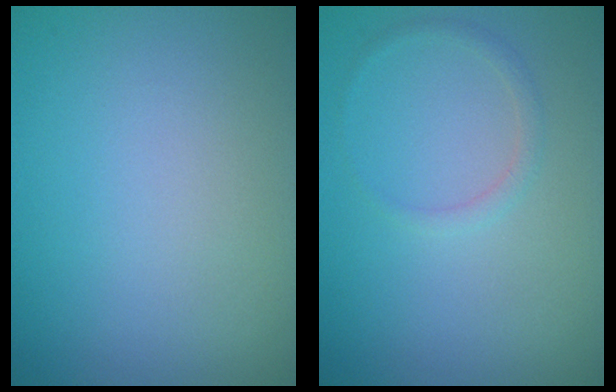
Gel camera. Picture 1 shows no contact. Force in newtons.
{"total": 0.9, "press": 0.9, "slide": 0.1}